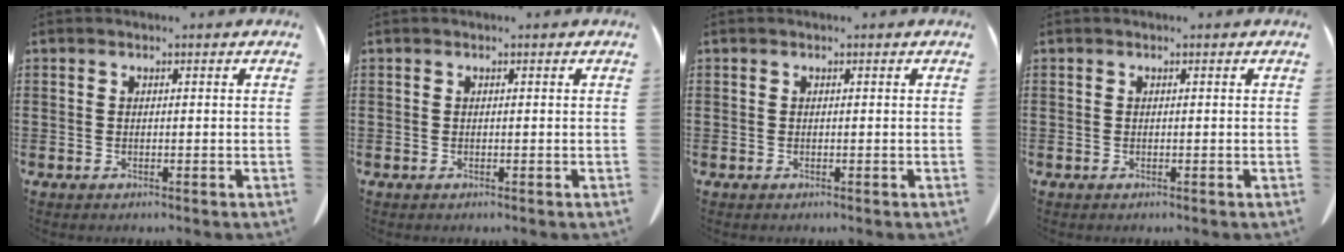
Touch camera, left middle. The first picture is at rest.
{"total": 0.0}
{"total": 0.0}
{"total": 0.0}